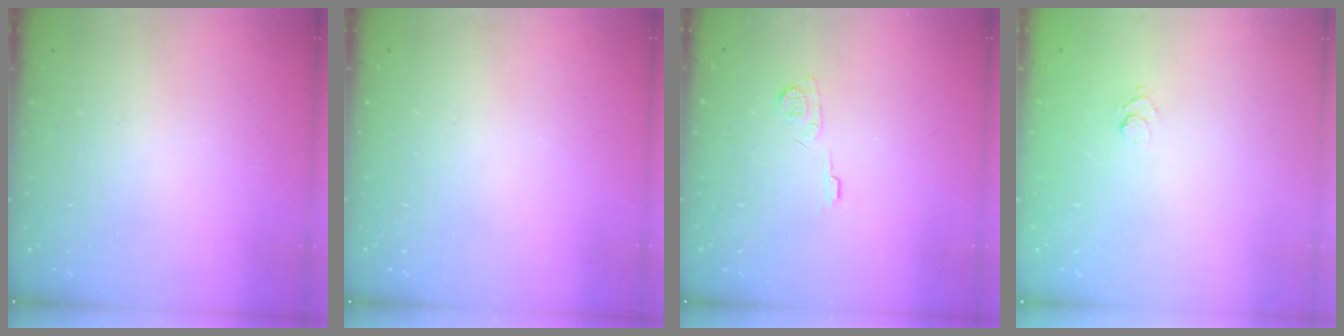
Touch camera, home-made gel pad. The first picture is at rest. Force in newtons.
{"total": 0.0}
{"total": 5.8, "press": 5.8, "slide": 0.6}
{"total": 3.6, "press": 3.4, "slide": 1.3}